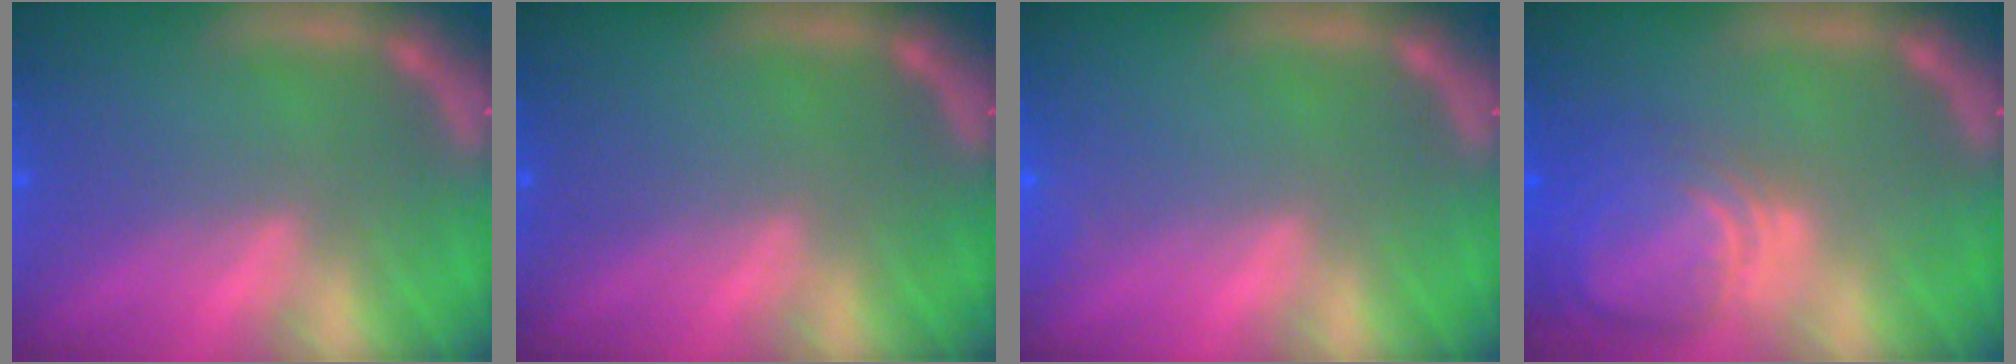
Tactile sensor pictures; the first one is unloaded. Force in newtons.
{"total": 0.0}
{"total": 0.9}
{"total": 7.5}